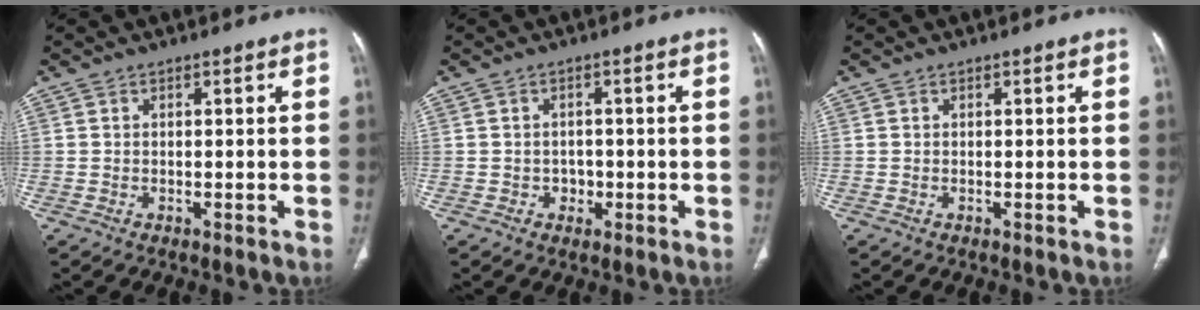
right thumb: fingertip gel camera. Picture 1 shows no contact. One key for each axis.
{"total": 2.4, "fx": -0.8, "fy": 2.1, "fz": 0.8, "tx": 0.006, "ty": 0.007, "tz": -0.011}
{"total": 0.0}